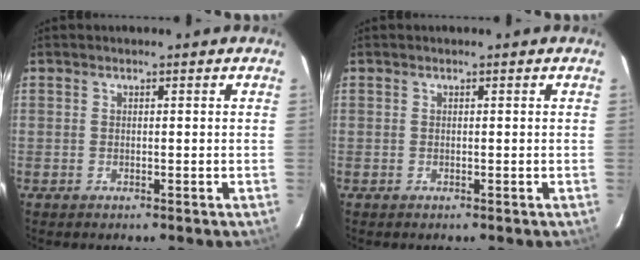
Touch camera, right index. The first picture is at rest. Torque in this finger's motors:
{"motor_torque": [0.00, 0.00, 0.00, 0.00]}